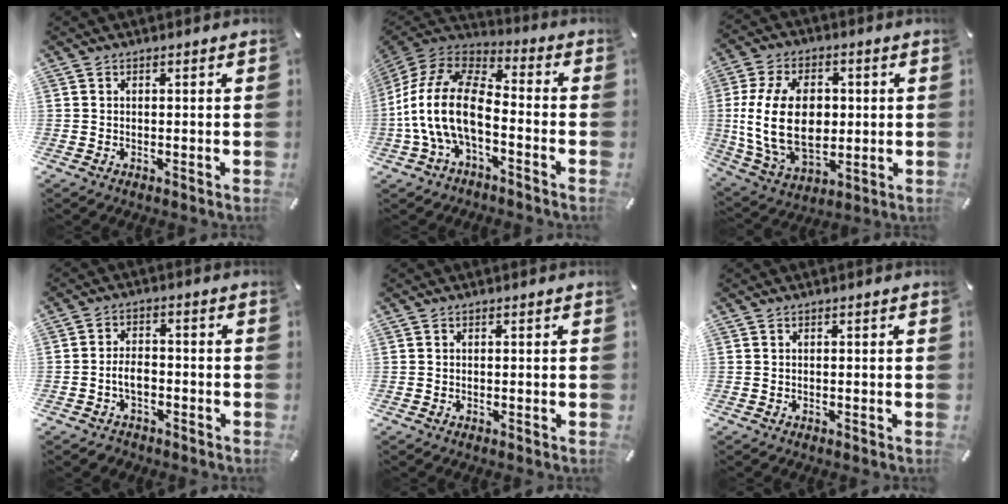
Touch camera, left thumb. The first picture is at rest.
{"total": 16.9, "force": [-6.2, 9.1, 12.8], "torque": [-0.267, 0.024, -0.110]}
{"total": 18.6, "force": [0.5, 12.7, 13.5], "torque": [-0.289, -0.002, 0.009]}
{"total": 5.0, "force": [-1.6, 3.5, 3.2], "torque": [-0.064, 0.011, -0.031]}
{"total": 0.0}
{"total": 0.0}